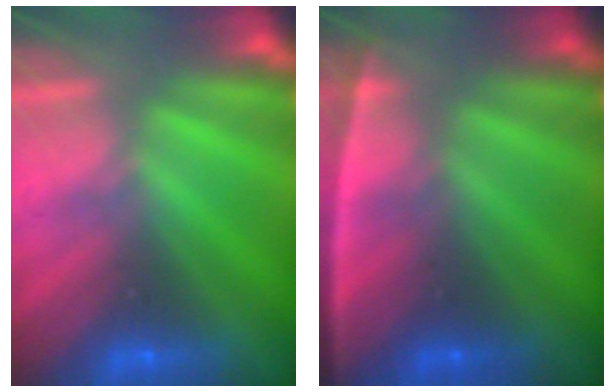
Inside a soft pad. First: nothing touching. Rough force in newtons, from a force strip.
{"total": 2.6}